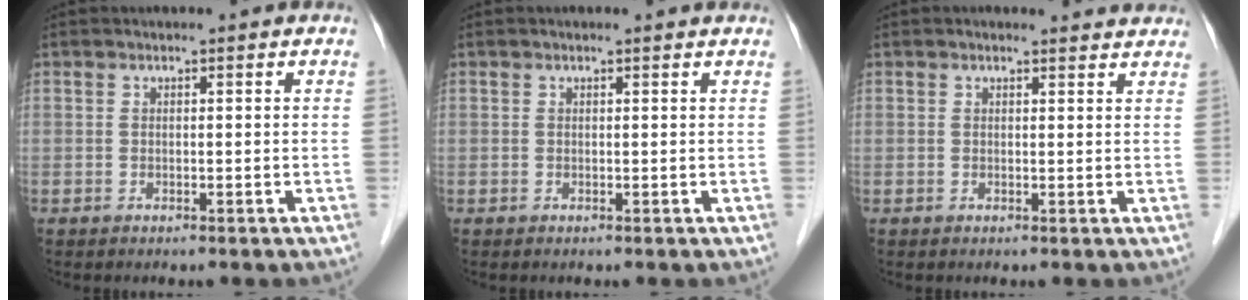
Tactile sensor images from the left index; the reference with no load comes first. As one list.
[{"total": 1.0, "force": [0.9, 0.1, 0.4], "torque": [-0.013, 0.004, 0.007]}, {"total": 3.3, "force": [3.2, 0.7, 0.6], "torque": [-0.010, 0.000, 0.022]}]